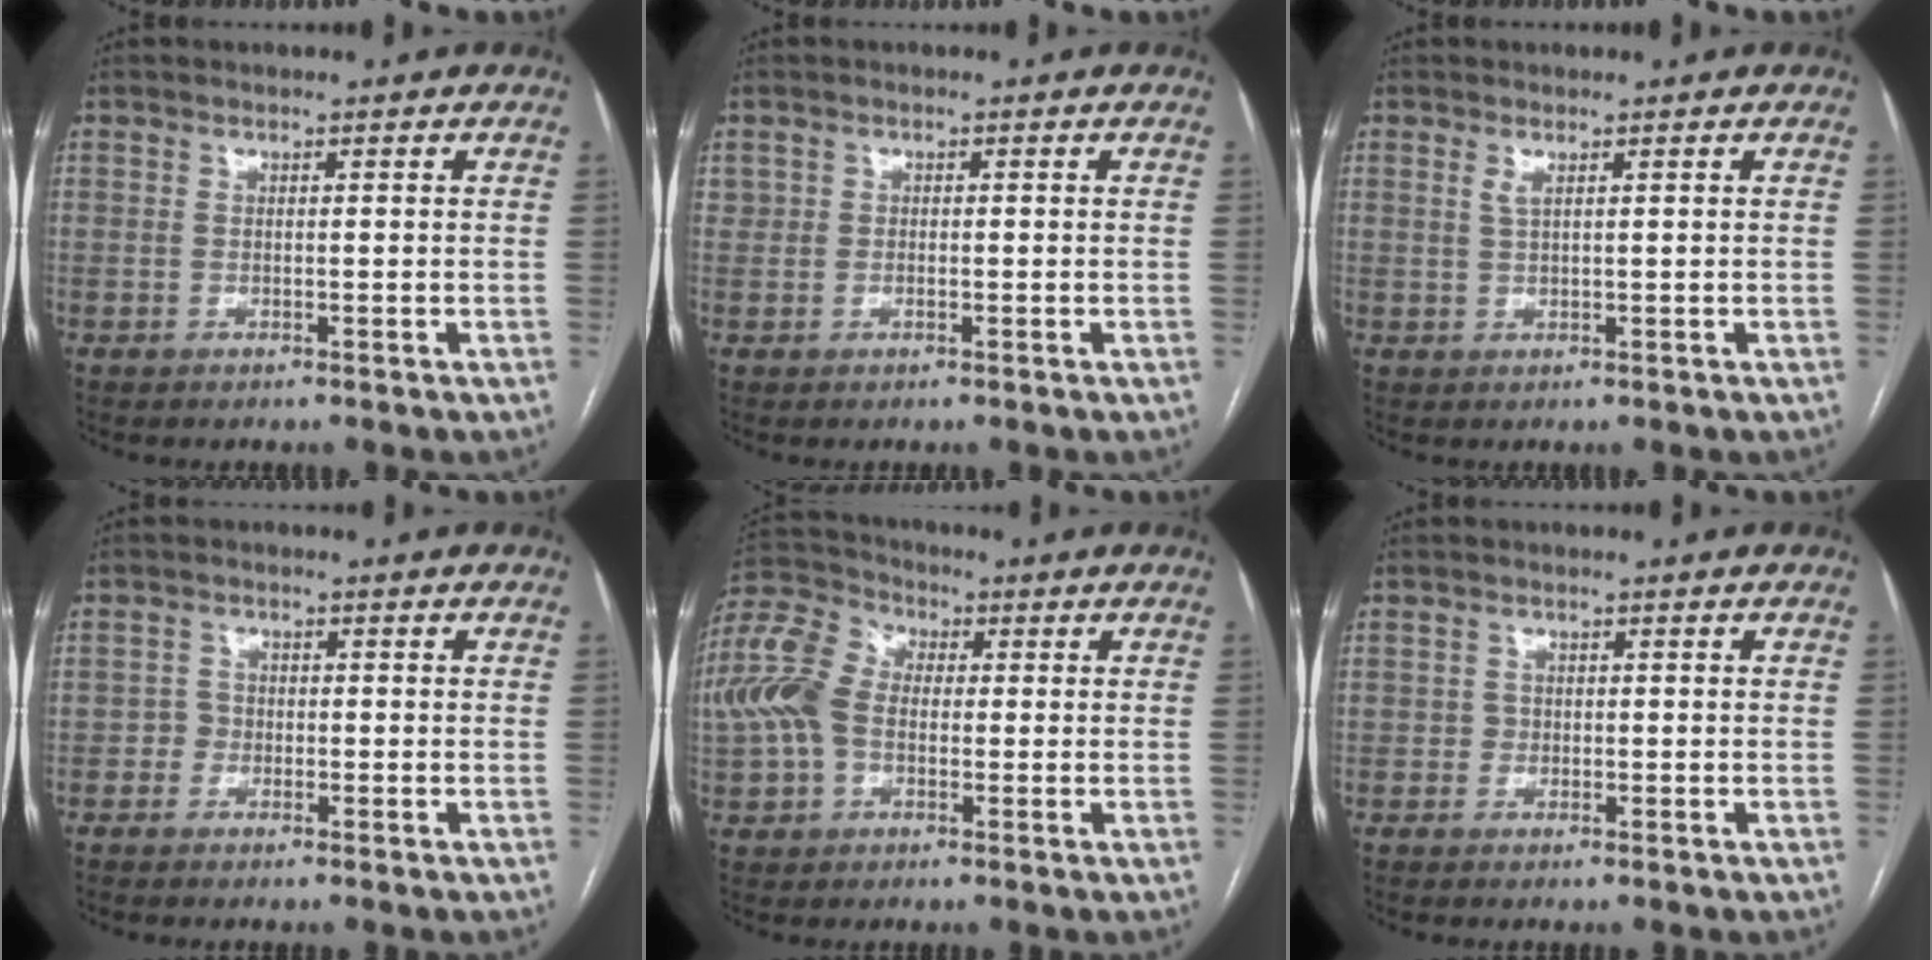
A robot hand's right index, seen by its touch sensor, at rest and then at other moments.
{"total": 1.4, "force": [0.0, 1.2, 0.7], "torque": [-0.022, 0.010, 0.003]}
{"total": 1.2, "force": [0.6, 0.1, 1.0], "torque": [-0.028, -0.001, 0.015]}
{"total": 1.5, "force": [-0.8, 1.2, 0.1], "torque": [0.008, 0.008, -0.020]}
{"total": 10.5, "force": [-0.4, 7.4, 7.3], "torque": [-0.189, 0.040, -0.014]}
{"total": 0.9, "force": [-0.3, 0.9, 0.1], "torque": [0.003, 0.005, -0.007]}